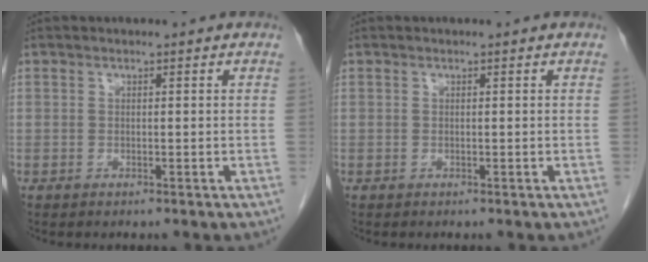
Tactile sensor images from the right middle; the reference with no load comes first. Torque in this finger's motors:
{"motor_torque": [0.01, -0.01, 0.00, -0.01]}